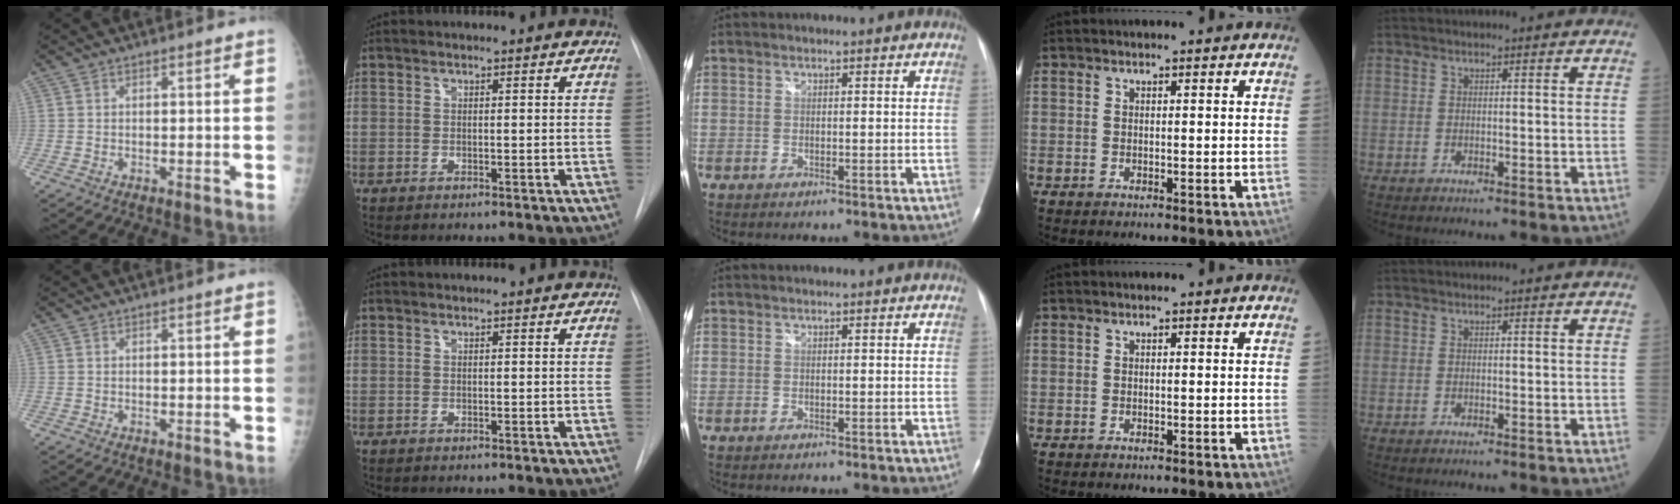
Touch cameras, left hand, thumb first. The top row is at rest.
{}